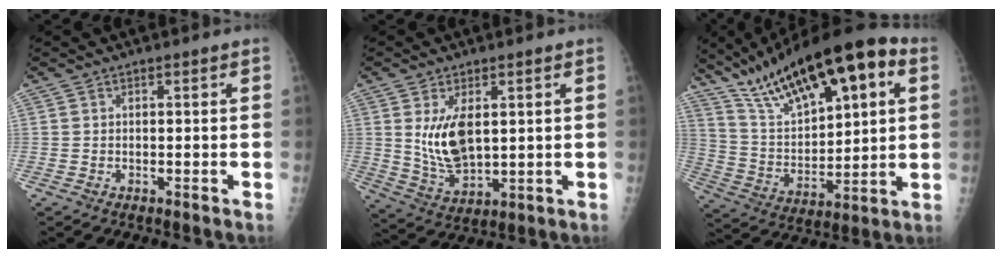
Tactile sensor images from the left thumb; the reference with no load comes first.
{"total": 9.3, "force": [2.1, 4.9, 7.6], "torque": [-0.130, -0.022, 0.055]}
{"total": 24.4, "force": [12.8, 9.0, 18.8], "torque": [-0.283, -0.014, 0.231]}